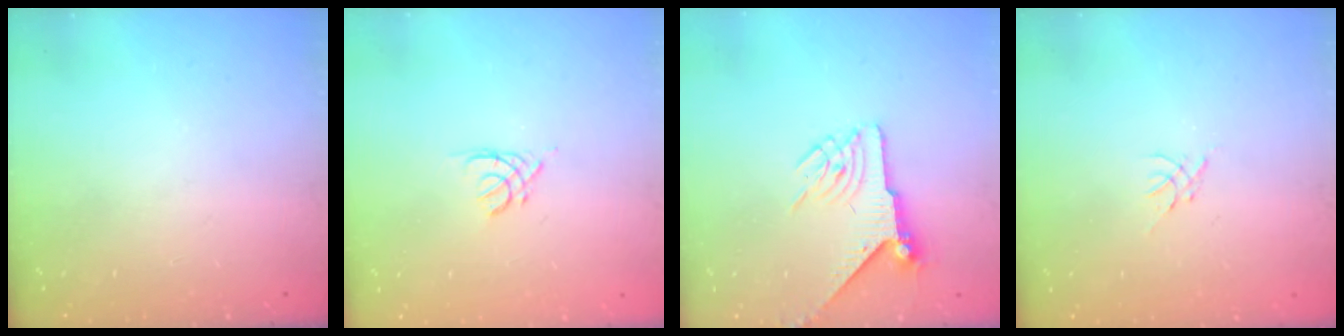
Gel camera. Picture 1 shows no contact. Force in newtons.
{"total": 2.5, "press": 2.5, "slide": 0.6}
{"total": 6.7, "press": 6.7, "slide": 0.1}
{"total": 0.0}